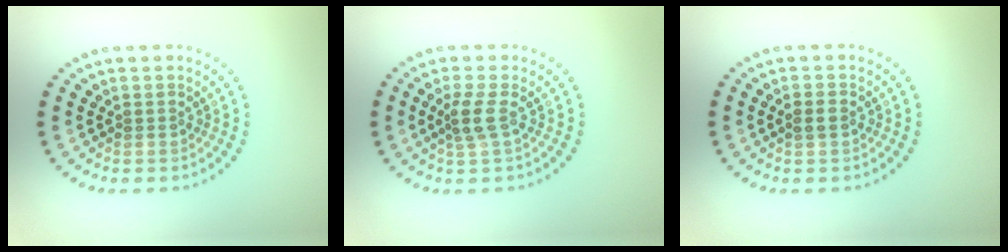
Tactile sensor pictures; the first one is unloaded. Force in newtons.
{"total": 2.0, "press": 1.6, "slide": 1.3}
{"total": 1.4, "press": 1.4, "slide": 0.1}